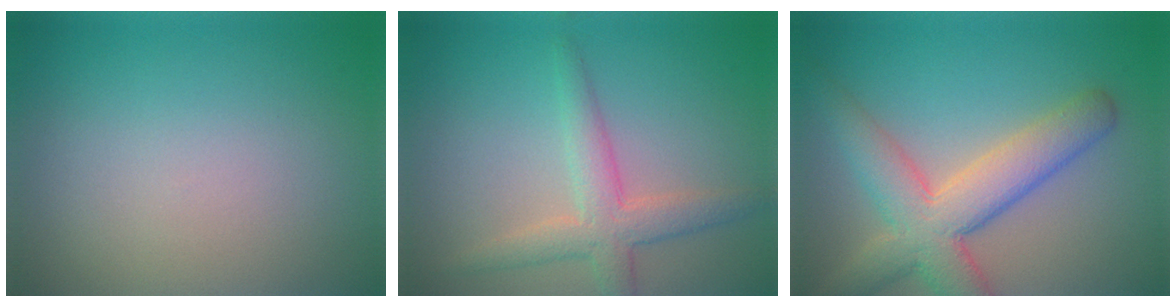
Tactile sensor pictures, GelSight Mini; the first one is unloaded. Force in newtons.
{"total": 3.6, "press": 3.6, "slide": 0.2}
{"total": 6.8, "press": 6.8, "slide": 0.5}